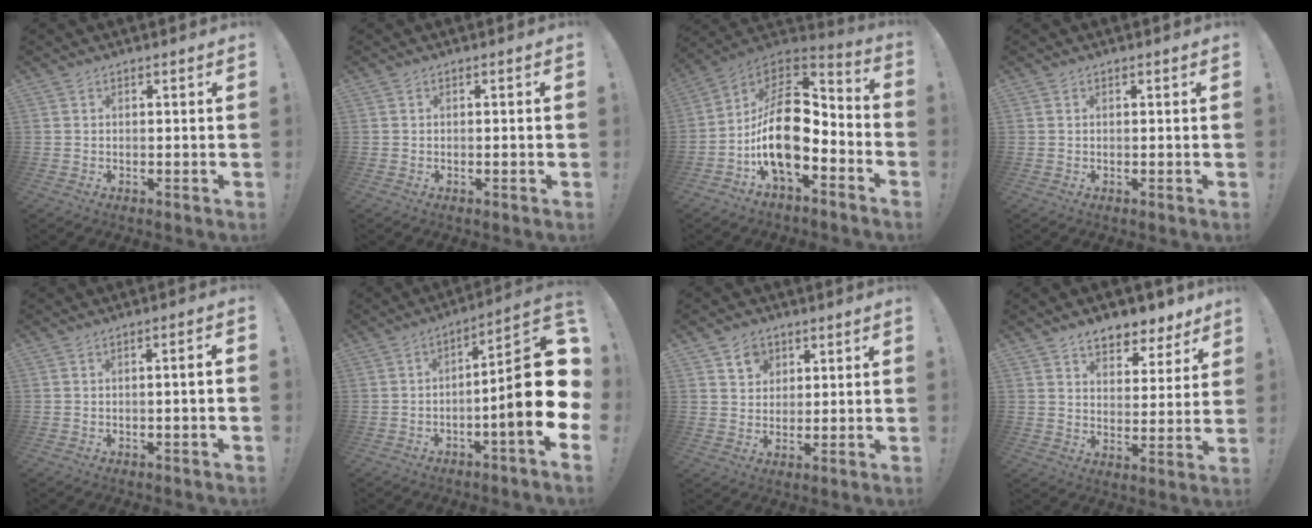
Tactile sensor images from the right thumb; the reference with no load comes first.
{"total": 0.9, "force": [-0.4, -0.3, 0.8], "torque": [-0.014, 0.000, -0.007]}
{"total": 19.7, "force": [-2.9, 11.0, 16.0], "torque": [-0.290, 0.014, -0.042]}
{"total": 0.0}
{"total": 2.7, "force": [-0.9, -0.3, 2.5], "torque": [-0.042, -0.002, -0.014]}
{"total": 19.8, "force": [-2.3, 3.5, 19.4], "torque": [-0.285, 0.010, -0.033]}
{"total": 5.9, "force": [3.4, 4.7, 1.1], "torque": [-0.006, -0.019, 0.061]}
{"total": 8.0, "force": [6.5, 3.9, 2.5], "torque": [-0.027, -0.052, 0.118]}